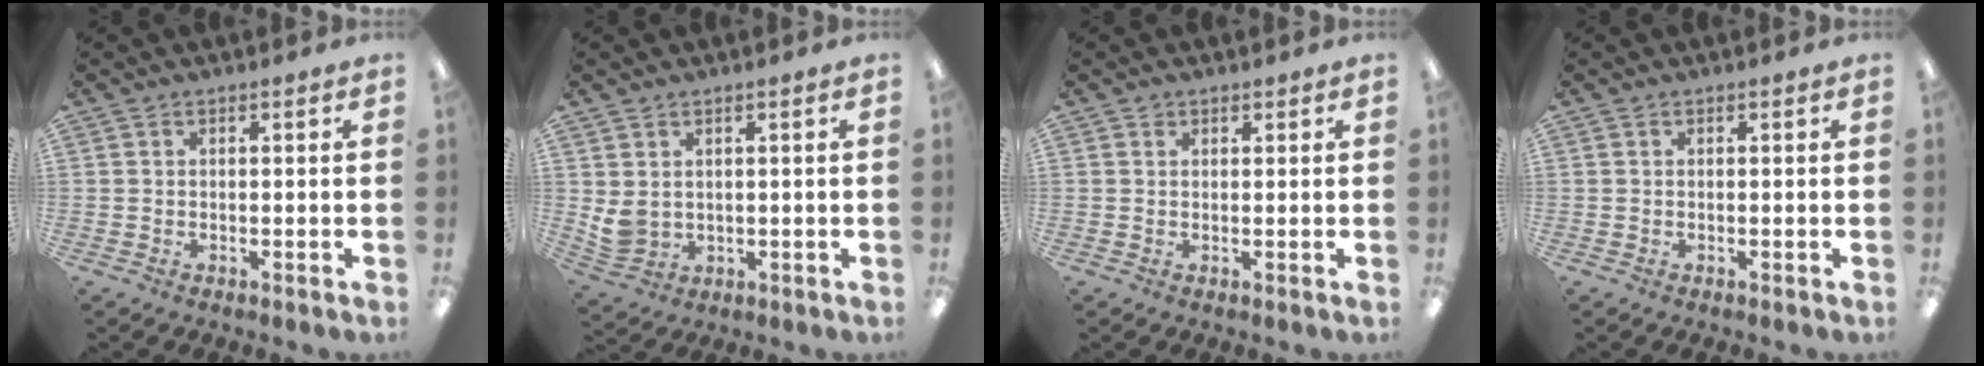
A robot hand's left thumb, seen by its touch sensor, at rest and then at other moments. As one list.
[{"total": 4.6, "force": [2.1, 3.8, 1.7], "torque": [-0.037, -0.008, 0.041]}, {"total": 1.2, "force": [0.9, 0.8, 0.1], "torque": [-0.003, 0.001, 0.017]}, {"total": 0.0}]